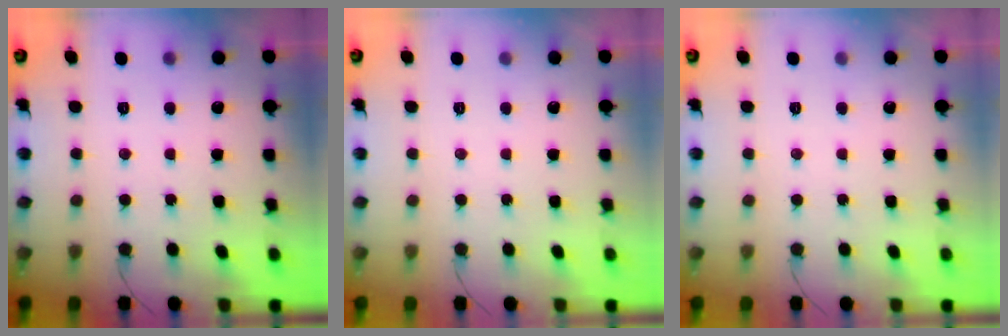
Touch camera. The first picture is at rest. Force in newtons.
{"total": 0.0}
{"total": 0.0}